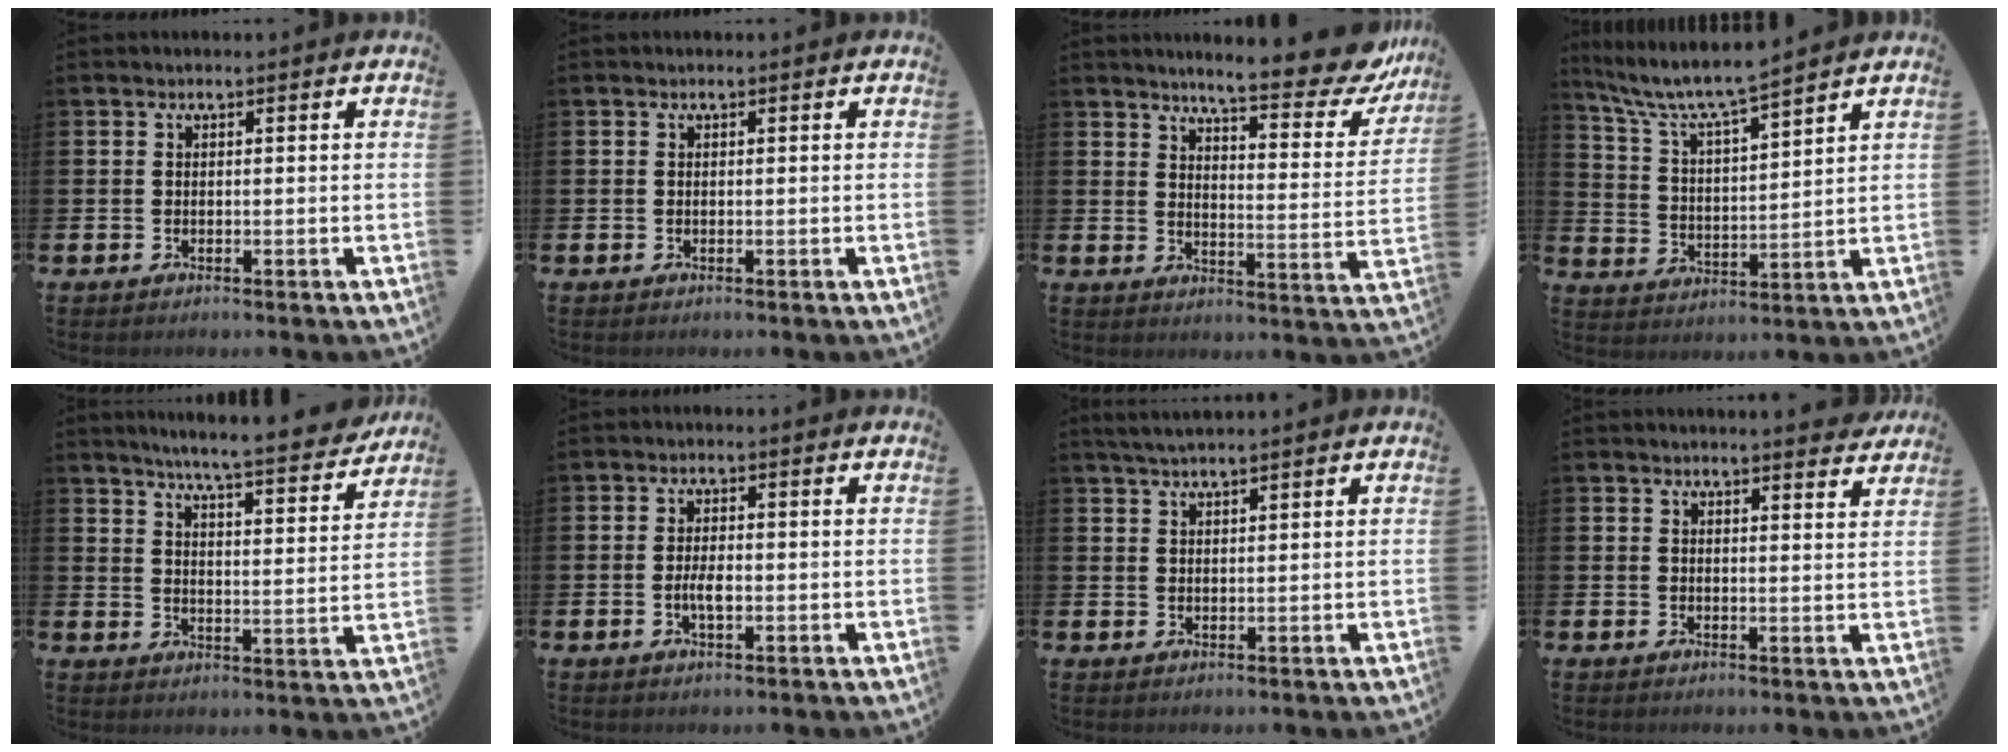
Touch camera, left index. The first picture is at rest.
{"total": 0.0}
{"total": 8.9, "force": [7.9, 1.4, 3.9], "torque": [-0.069, -0.060, 0.131]}
{"total": 7.5, "force": [6.9, 0.6, 2.9], "torque": [-0.090, -0.042, 0.118]}
{"total": 6.6, "force": [6.2, -0.2, 2.2], "torque": [-0.053, -0.050, 0.103]}
{"total": 2.6, "force": [-0.5, 1.1, 2.3], "torque": [-0.032, -0.002, -0.014]}
{"total": 2.5, "force": [2.3, 0.1, 0.8], "torque": [-0.026, 0.001, 0.044]}
{"total": 3.1, "force": [3.1, -0.2, 0.1], "torque": [0.002, -0.021, 0.055]}